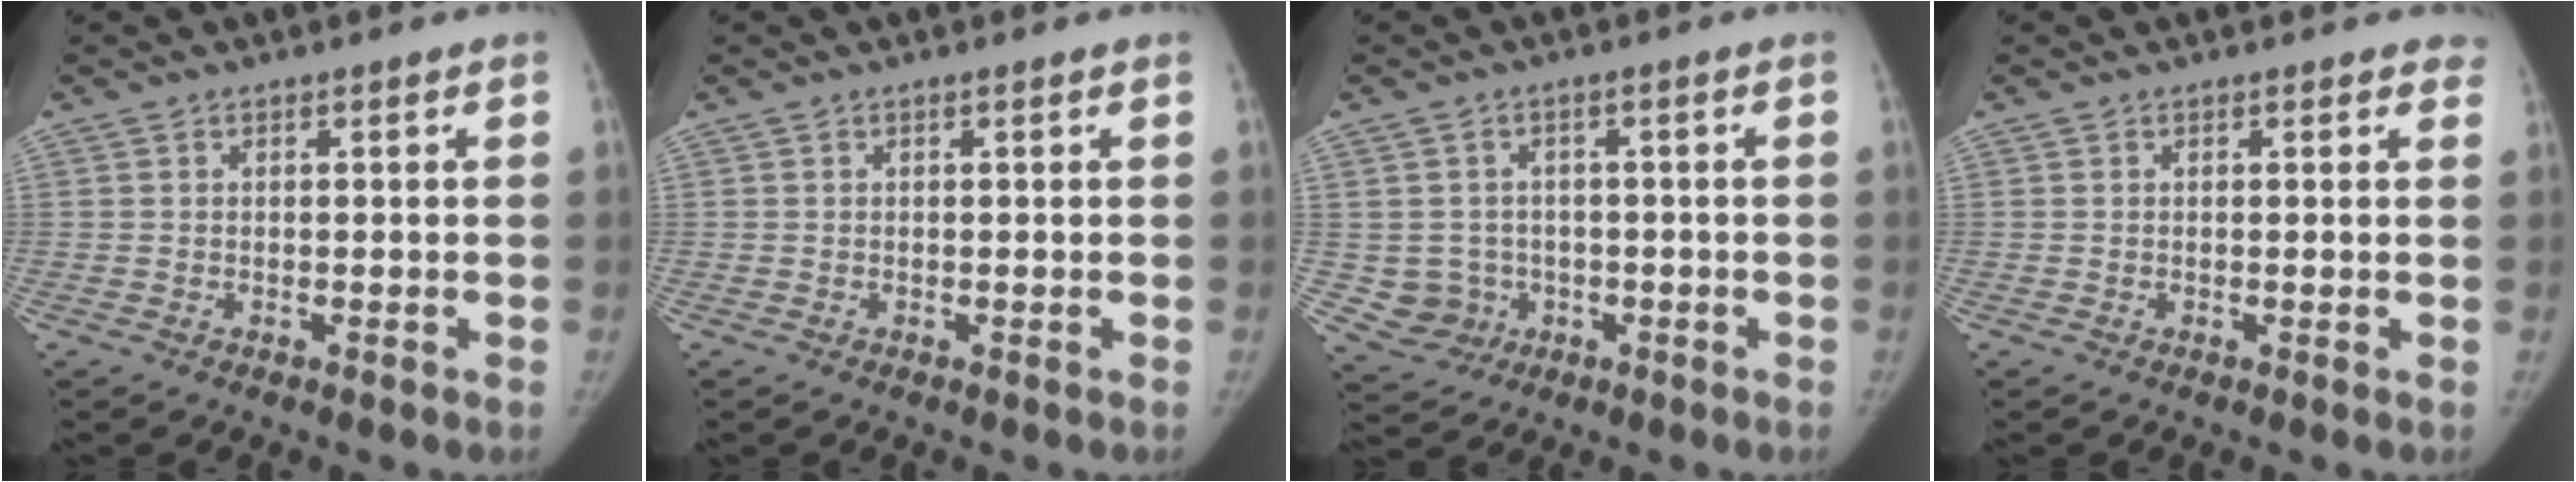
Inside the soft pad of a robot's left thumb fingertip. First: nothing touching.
{"total": 0.0}
{"total": 5.7, "force": [-0.9, 5.5, 0.8], "torque": [0.013, 0.011, -0.005]}
{"total": 1.9, "force": [1.6, 0.9, 0.5], "torque": [0.013, -0.004, 0.003]}